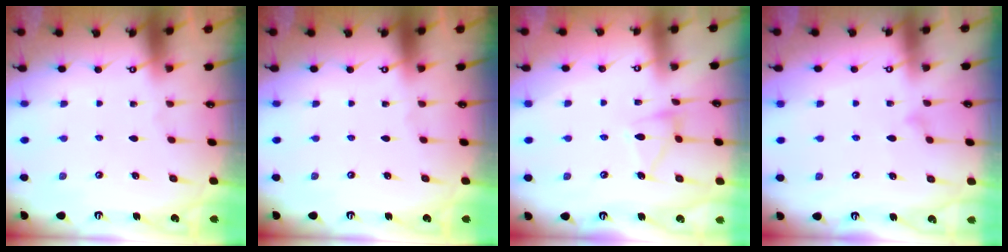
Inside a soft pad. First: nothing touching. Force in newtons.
{"total": 0.0}
{"total": 10.2, "press": 10.1, "slide": 0.6}
{"total": 6.9, "press": 6.9, "slide": 0.3}